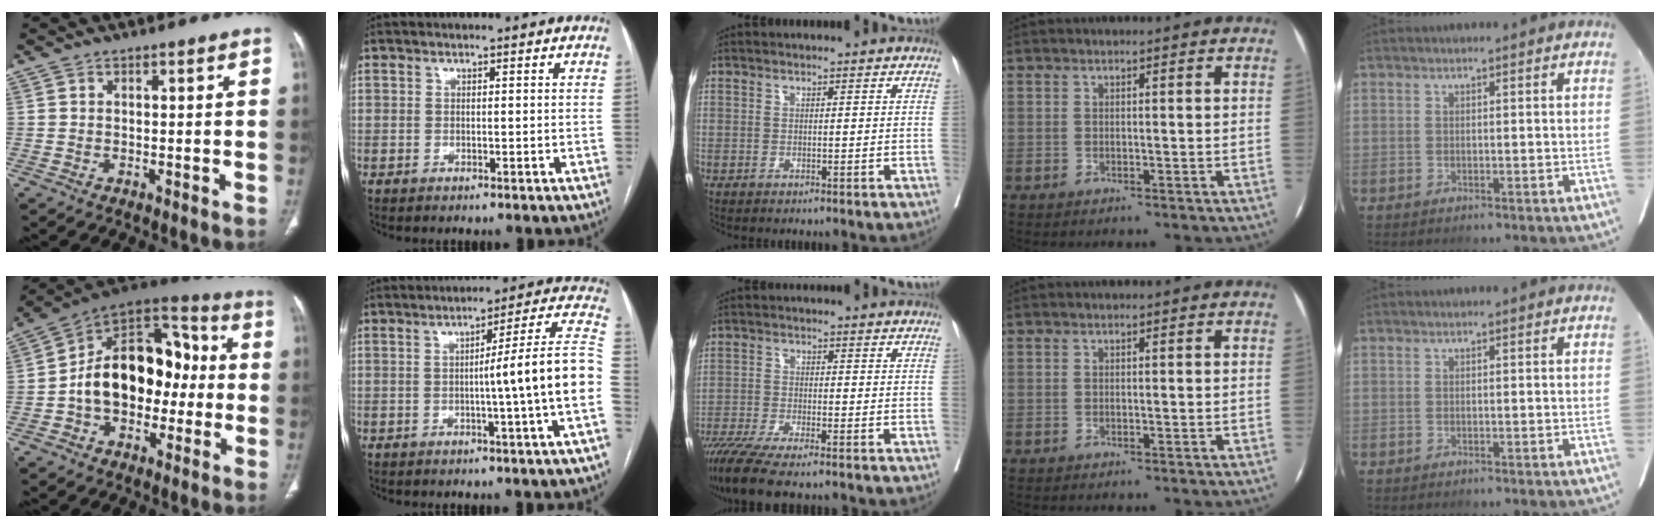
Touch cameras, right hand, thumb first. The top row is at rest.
{"thumb": {"total": 20.0, "force": [-1.6, 13.5, 14.8], "torque": [-0.195, 0.054, -0.031]}, "index": {"total": 12.2, "force": [-2.2, -2.1, 11.9], "torque": [-0.152, 0.018, -0.035]}, "middle": {"total": 8.8, "force": [-7.2, 0.1, 5.1], "torque": [-0.081, -0.024, -0.121]}}